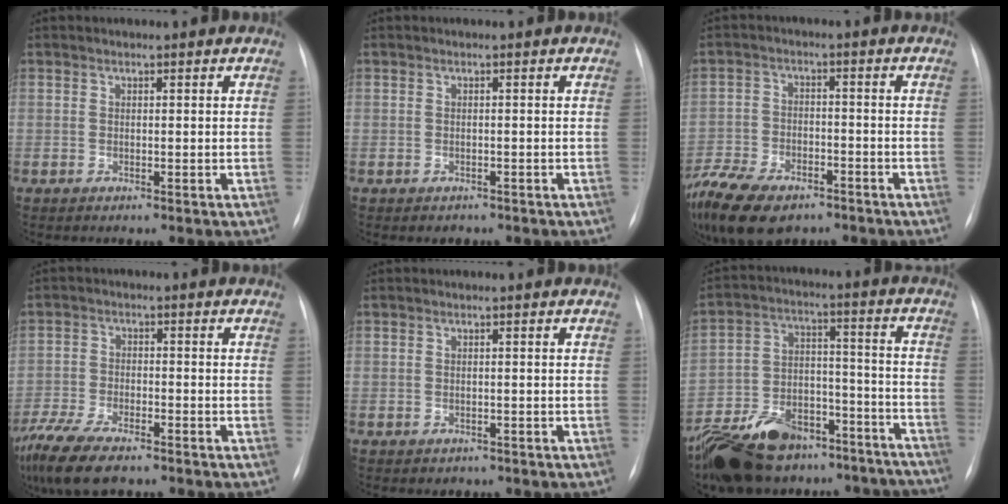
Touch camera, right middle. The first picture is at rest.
{"total": 1.4, "force": [-1.1, 1.0, 0.2], "torque": [-0.005, 0.001, -0.011]}
{"total": 17.9, "force": [-12.1, 9.3, 9.4], "torque": [-0.252, -0.020, -0.198]}
{"total": 12.2, "force": [-9.1, 3.8, 7.1], "torque": [-0.140, -0.022, -0.157]}
{"total": 1.5, "force": [-1.1, 1.0, 0.2], "torque": [-0.006, 0.002, -0.012]}
{"total": 27.4, "force": [-22.0, 12.2, 11.0], "torque": [-0.169, 0.023, -0.309]}